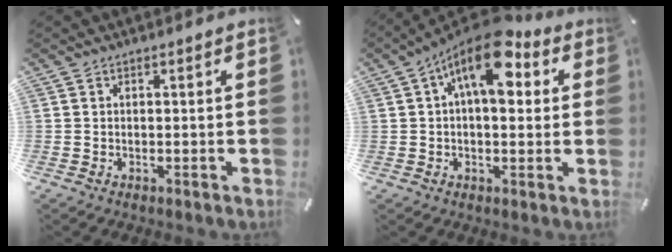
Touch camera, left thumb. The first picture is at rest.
{"total": 13.5, "force": [5.6, 6.5, 10.4], "torque": [-0.153, -0.021, 0.096]}